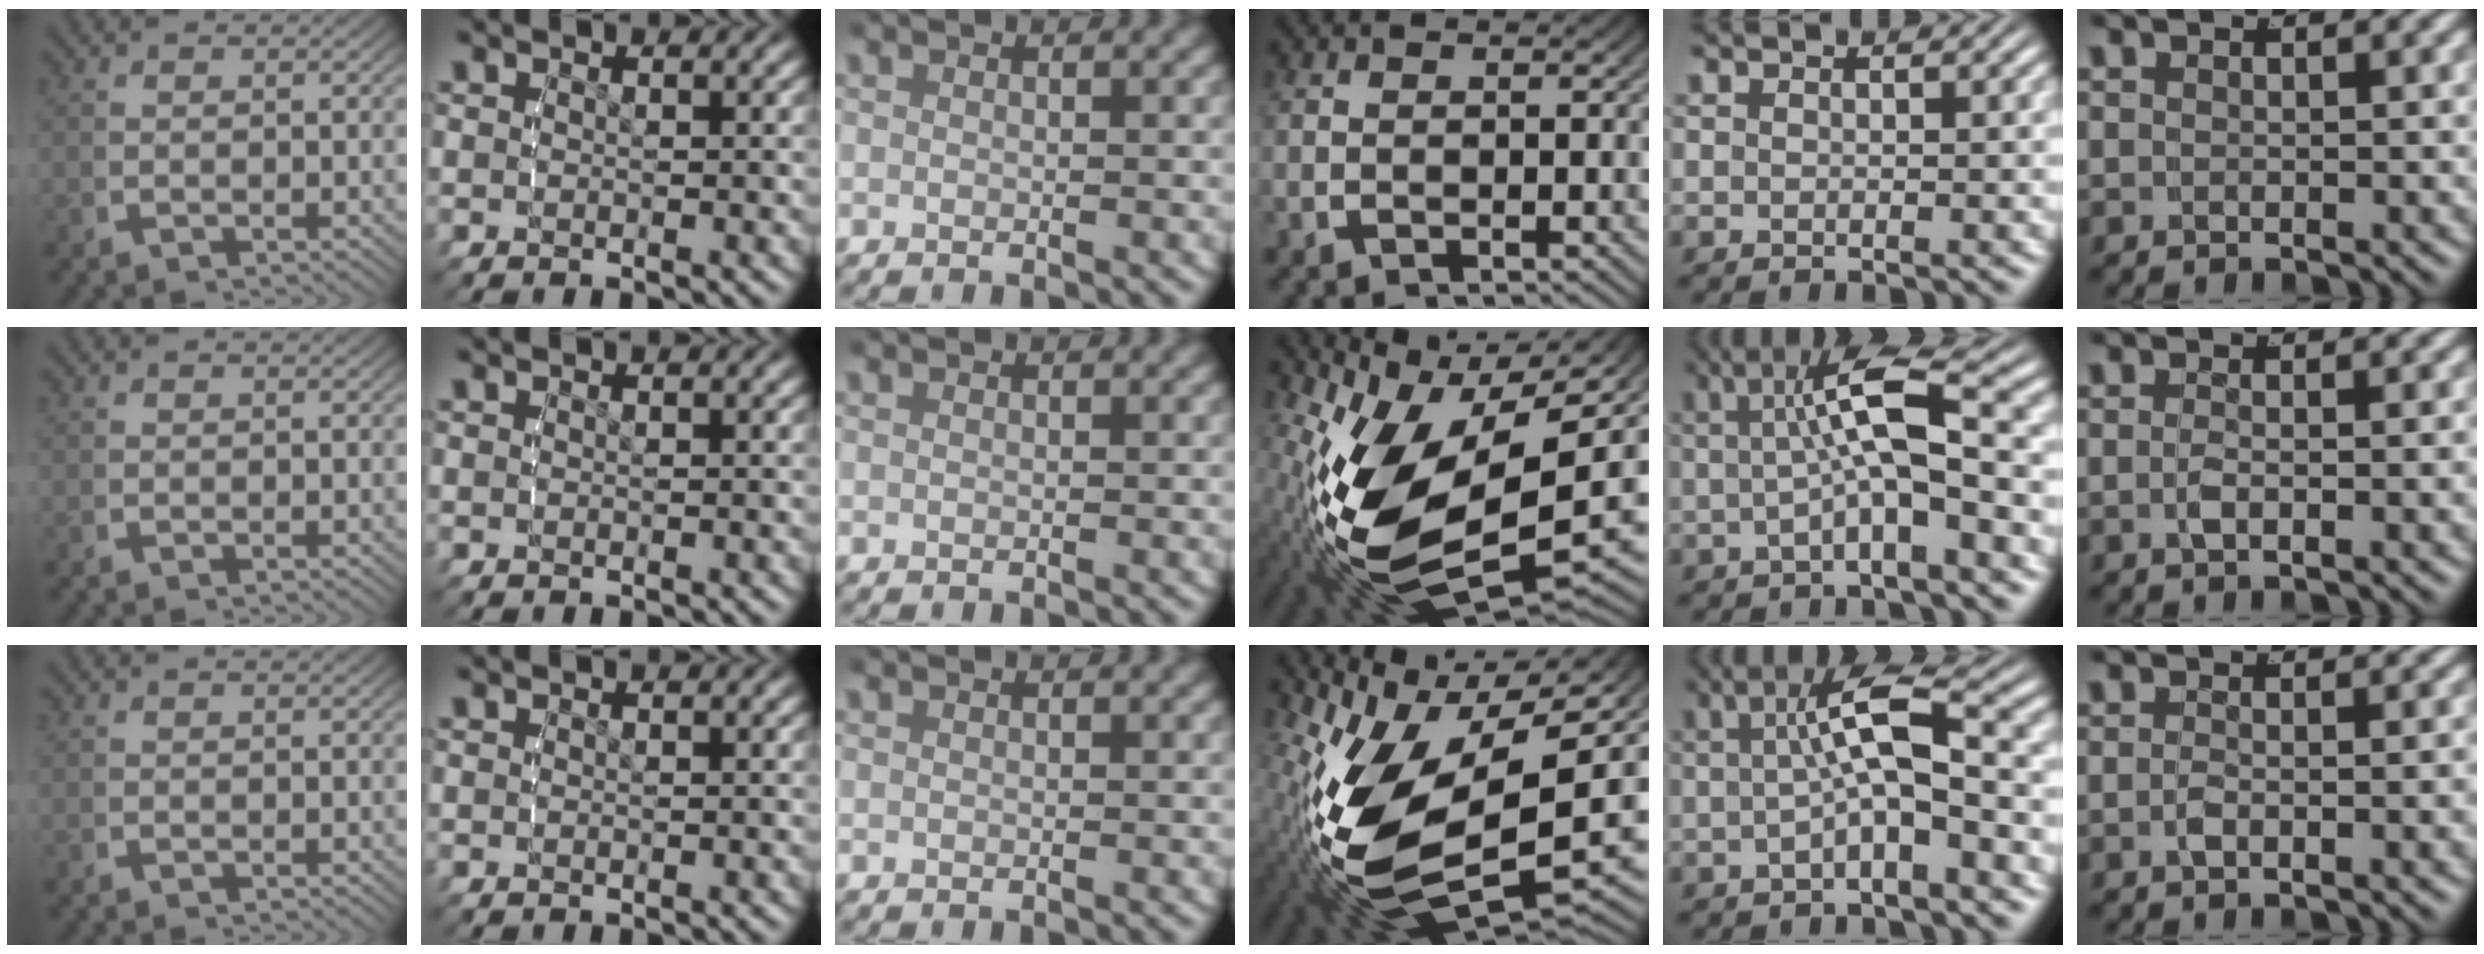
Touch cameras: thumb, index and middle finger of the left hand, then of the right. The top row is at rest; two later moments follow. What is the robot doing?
{"motion": "lift_and_place", "object": "button"}